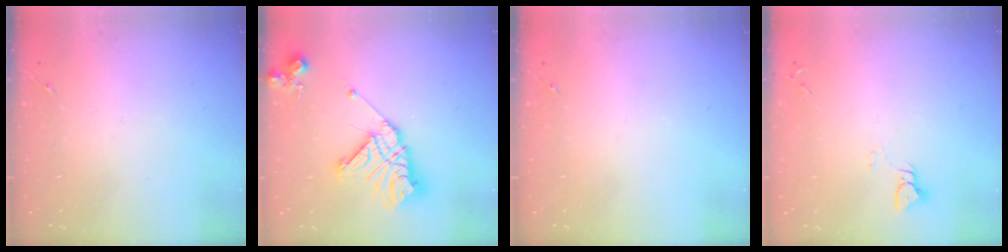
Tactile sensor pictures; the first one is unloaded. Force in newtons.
{"total": 17.8, "press": 17.7, "slide": 2.1}
{"total": 0.0}
{"total": 2.9, "press": 2.9, "slide": 0.2}